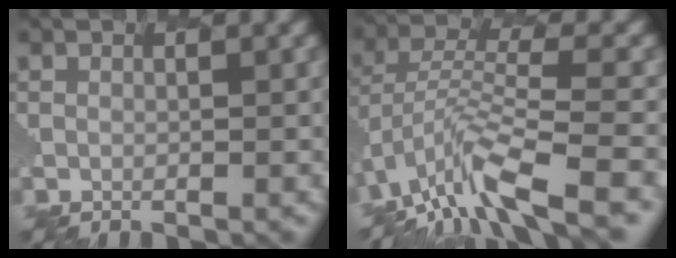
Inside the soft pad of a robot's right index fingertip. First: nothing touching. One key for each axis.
{"total": 7.6, "fx": -4.8, "fy": 2.4, "fz": 5.4, "tx": -0.105, "ty": 0.003, "tz": -0.100}